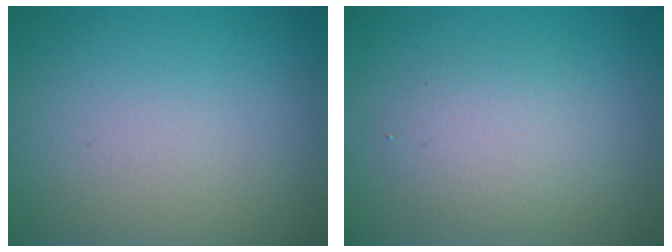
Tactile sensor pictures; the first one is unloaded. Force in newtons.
{"total": 2.8, "press": 2.8, "slide": 0.2}